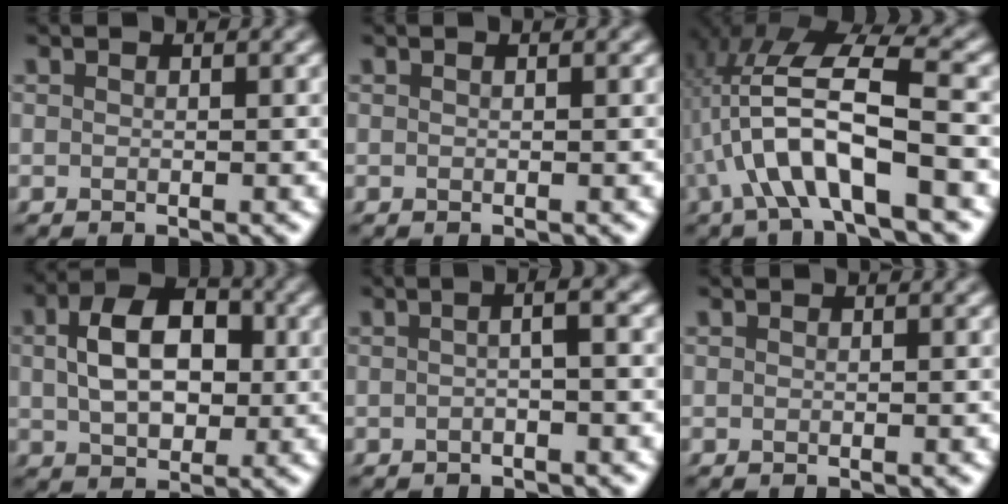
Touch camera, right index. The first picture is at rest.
{"total": 0.0}
{"total": 9.4, "force": [0.7, 4.7, 8.1], "torque": [-0.163, 0.004, 0.005]}
{"total": 7.8, "force": [1.2, 5.0, 5.8], "torque": [-0.082, 0.006, 0.015]}
{"total": 2.0, "force": [-0.4, -0.1, 2.0], "torque": [-0.029, 0.010, -0.012]}
{"total": 0.0}